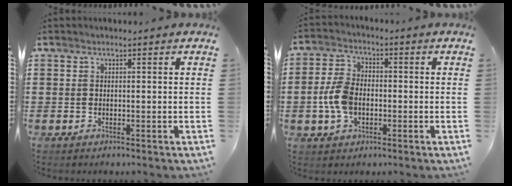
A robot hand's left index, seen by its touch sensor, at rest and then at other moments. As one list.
[{"total": 6.6, "force": [-1.2, 4.2, 4.9], "torque": [-0.130, -0.001, -0.030]}]